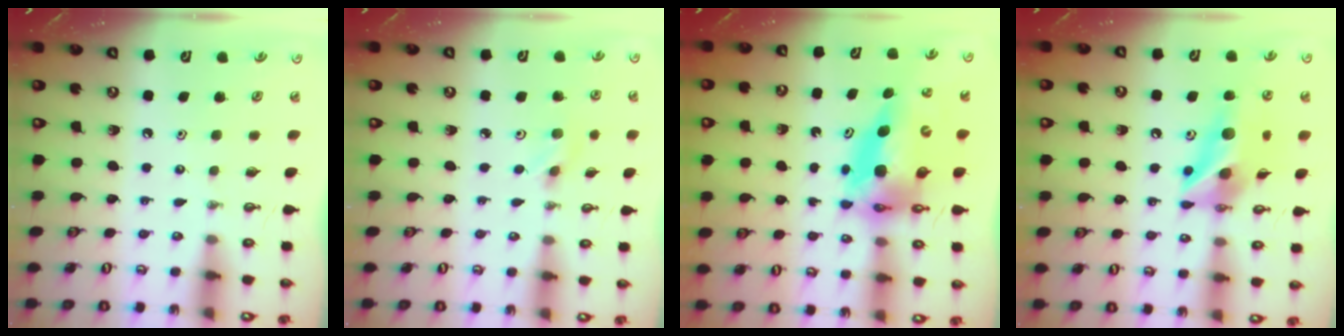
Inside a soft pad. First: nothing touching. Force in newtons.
{"total": 3.4, "press": 3.1, "slide": 1.3}
{"total": 13.9, "press": 13.8, "slide": 1.2}
{"total": 12.8, "press": 12.8, "slide": 1.3}